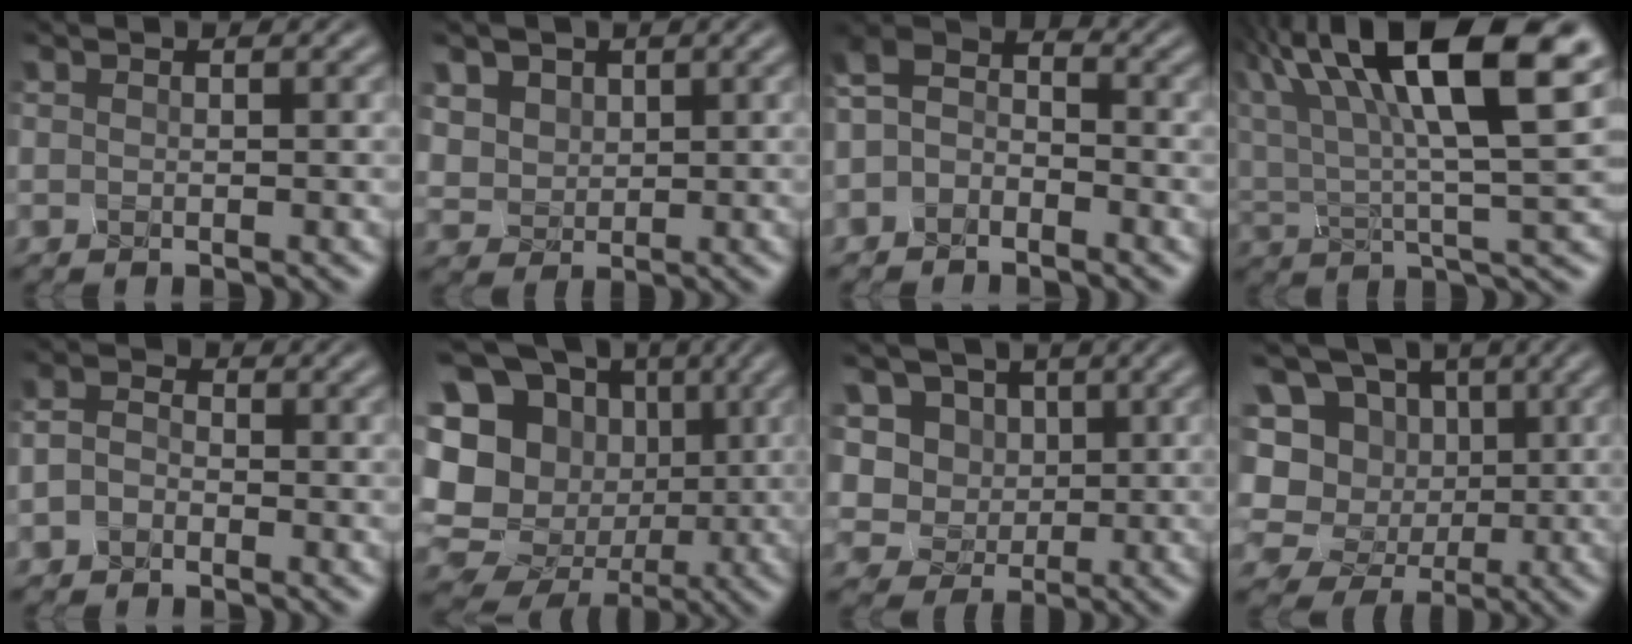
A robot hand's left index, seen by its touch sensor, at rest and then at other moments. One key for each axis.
{"total": 2.9, "fx": 2.3, "fy": 1.8, "fz": 0.0, "tx": -0.037, "ty": 0.004, "tz": 0.060}
{"total": 3.1, "fx": -2.1, "fy": 1.9, "fz": 1.4, "tx": -0.041, "ty": 0.010, "tz": -0.041}
{"total": 14.6, "fx": 6.8, "fy": 4.5, "fz": 12.2, "tx": -0.225, "ty": 0.020, "tz": 0.123}
{"total": 1.0, "fx": -0.9, "fy": 0.5, "fz": -0.3, "tx": -0.009, "ty": 0.005, "tz": -0.015}
{"total": 19.1, "fx": 0.2, "fy": 17.9, "fz": 6.8, "tx": -0.190, "ty": 0.022, "tz": 0.000}
{"total": 6.3, "fx": 3.6, "fy": 4.9, "fz": 1.7, "tx": -0.056, "ty": -0.002, "tz": 0.062}
{"total": 11.8, "fx": 2.5, "fy": 10.8, "fz": 4.0, "tx": -0.129, "ty": 0.034, "tz": 0.038}